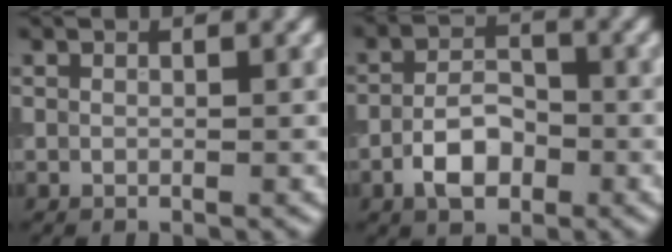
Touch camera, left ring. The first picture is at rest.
{"total": 4.1, "force": [-1.8, 2.3, 2.9], "torque": [-0.047, 0.005, -0.037]}